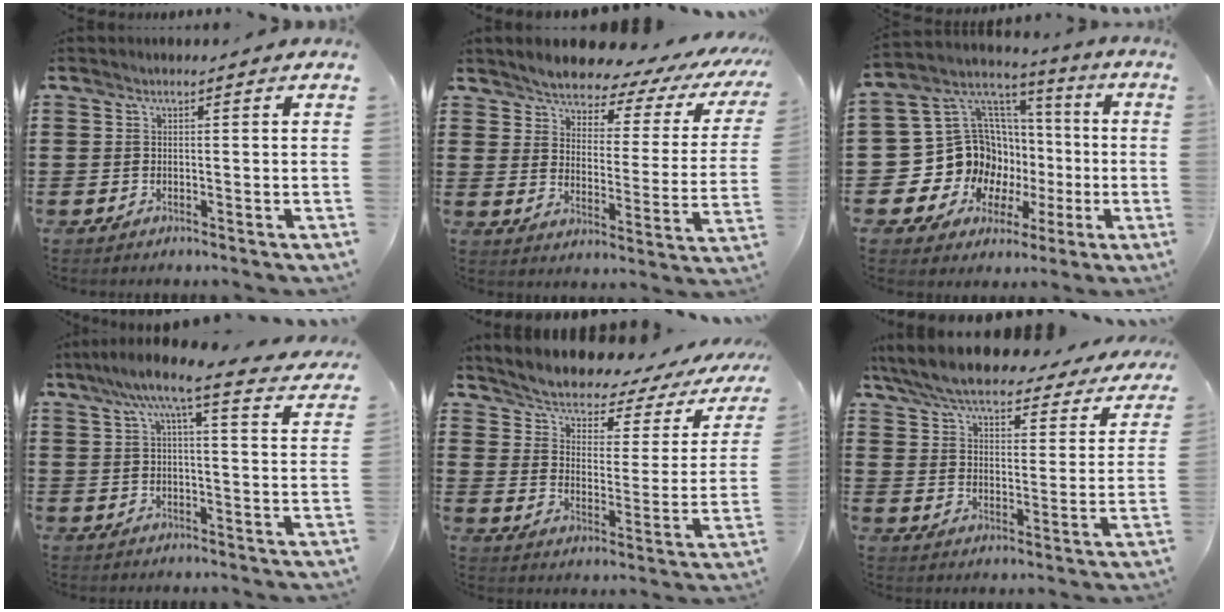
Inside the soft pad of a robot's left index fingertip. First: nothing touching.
{"total": 4.9, "force": [4.7, 0.8, 1.3], "torque": [-0.055, -0.037, 0.075]}
{"total": 14.6, "force": [-2.3, 13.3, 5.6], "torque": [-0.152, -0.025, -0.017]}
{"total": 8.0, "force": [6.3, 0.2, 4.9], "torque": [-0.109, -0.023, 0.105]}
{"total": 3.1, "force": [2.6, 0.7, 1.5], "torque": [-0.048, -0.031, 0.033]}
{"total": 7.3, "force": [6.7, 1.1, 2.6], "torque": [-0.080, -0.037, 0.118]}